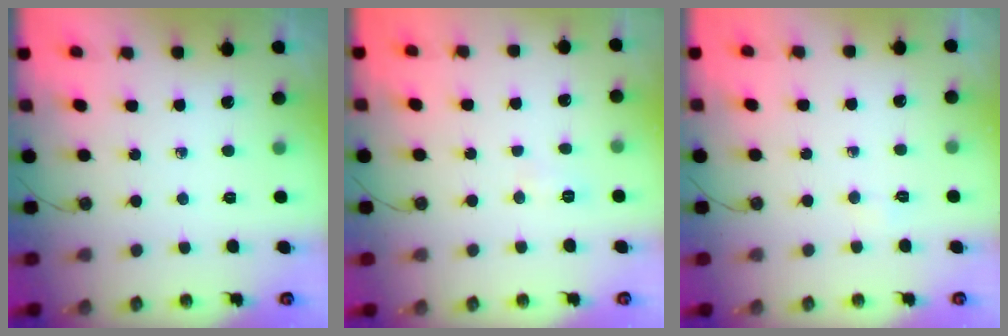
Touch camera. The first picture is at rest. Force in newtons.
{"total": 5.3, "press": 5.2, "slide": 0.6}
{"total": 2.8, "press": 2.7, "slide": 0.4}